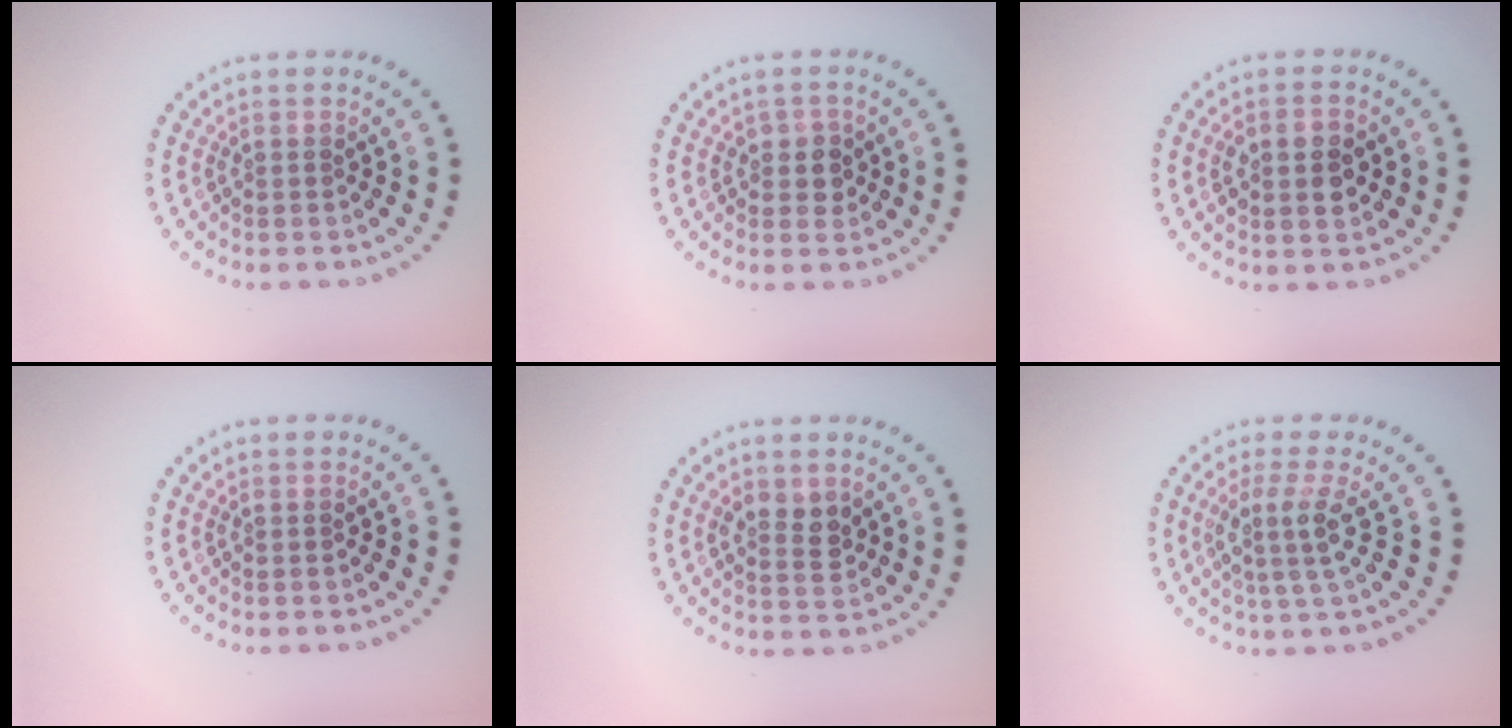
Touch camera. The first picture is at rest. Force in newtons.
{"total": 2.0, "press": 1.8, "slide": 0.7}
{"total": 3.0, "press": 3.0, "slide": 0.3}
{"total": 0.0}
{"total": 2.4, "press": 2.3, "slide": 0.6}
{"total": 3.0, "press": 2.3, "slide": 2.0}